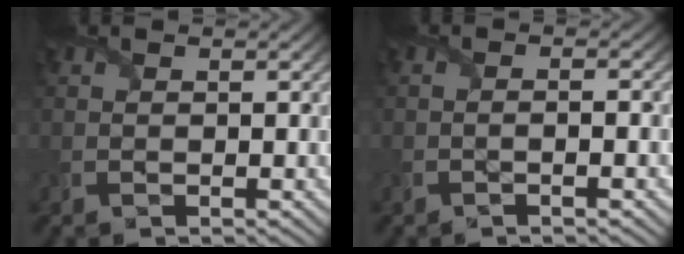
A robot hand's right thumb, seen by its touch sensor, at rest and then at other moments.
{"total": 1.7, "force": [-1.1, -0.5, 1.3], "torque": [-0.021, 0.004, -0.020]}